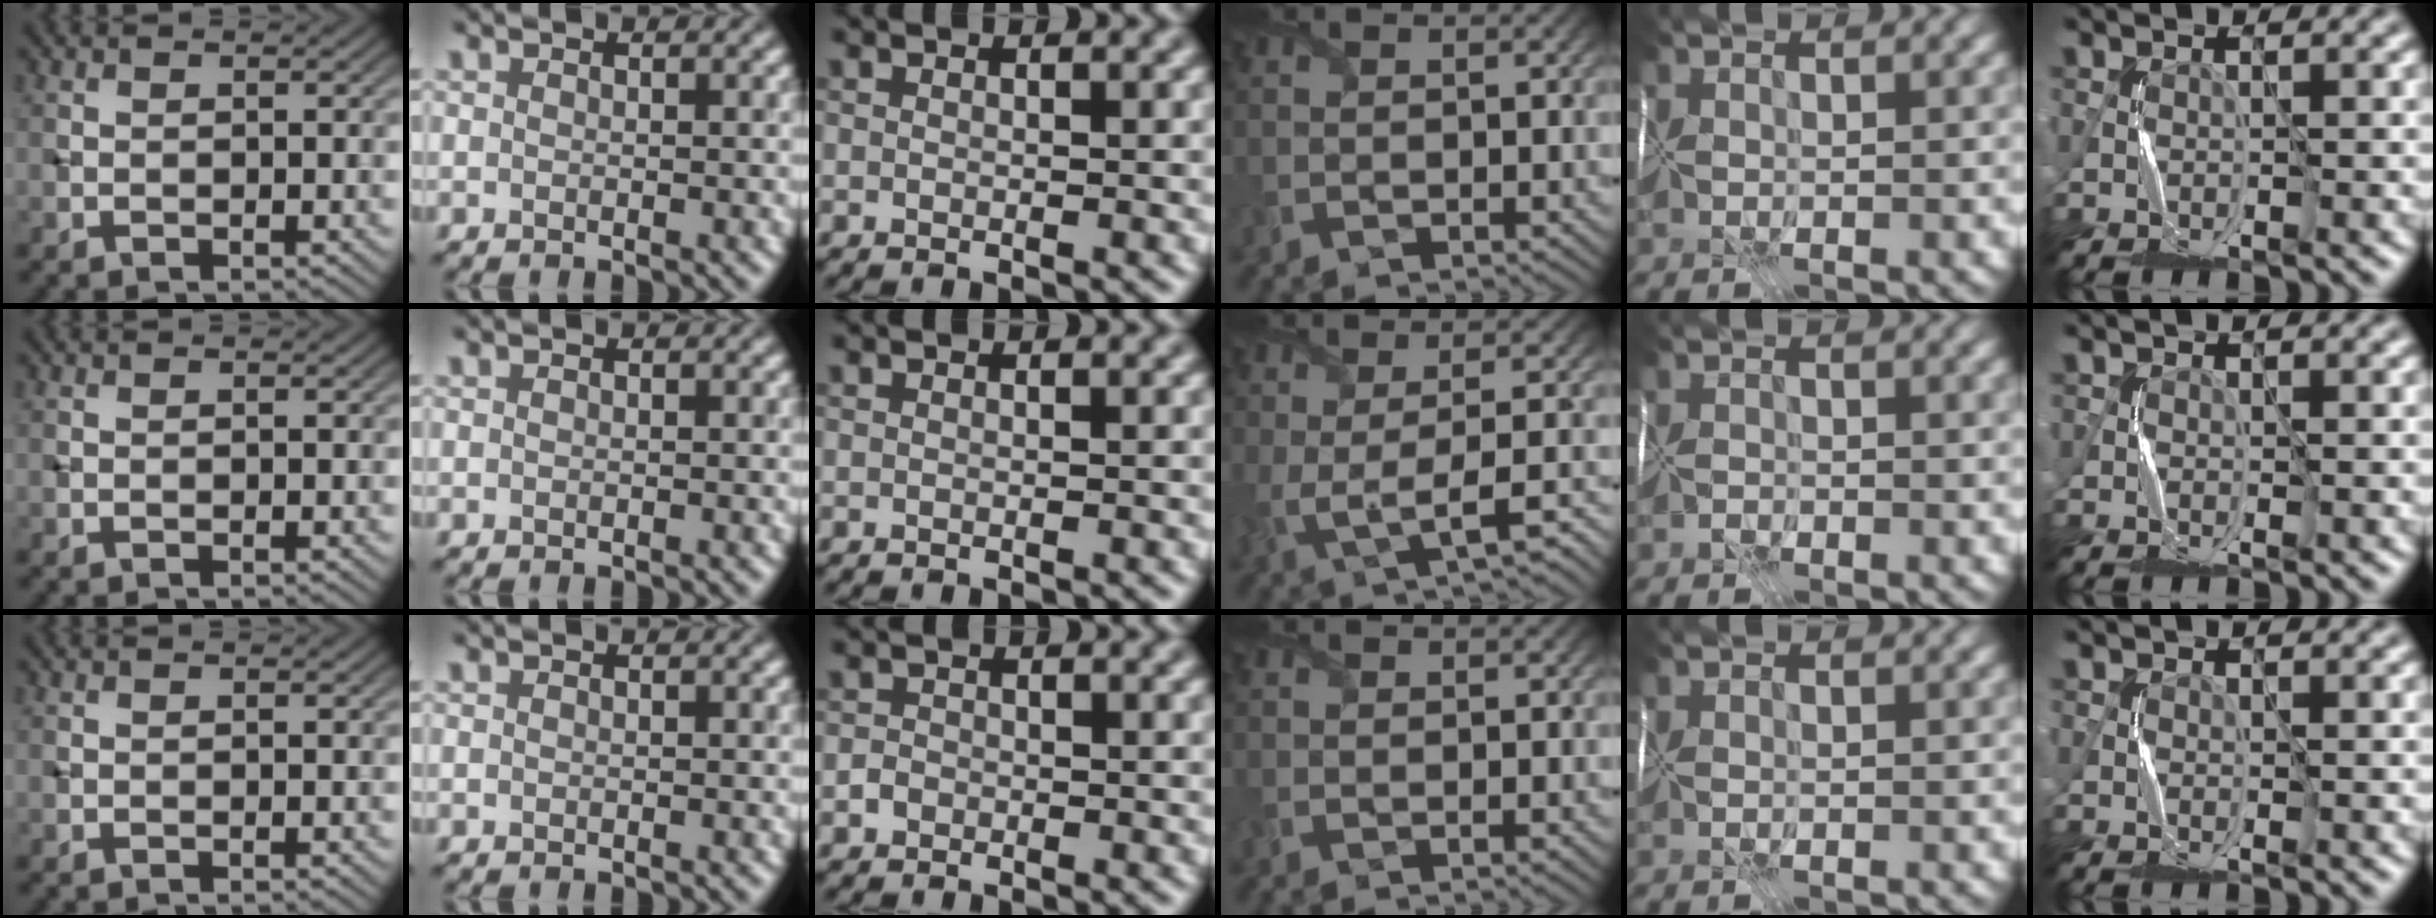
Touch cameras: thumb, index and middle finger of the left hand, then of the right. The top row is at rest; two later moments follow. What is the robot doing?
{"motion": "fold", "object": "wrapping paper"}